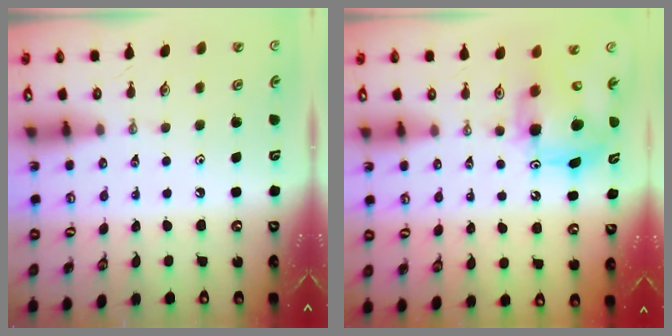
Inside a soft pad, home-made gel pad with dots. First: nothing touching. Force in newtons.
{"total": 9.1, "press": 9.1, "slide": 0.5}